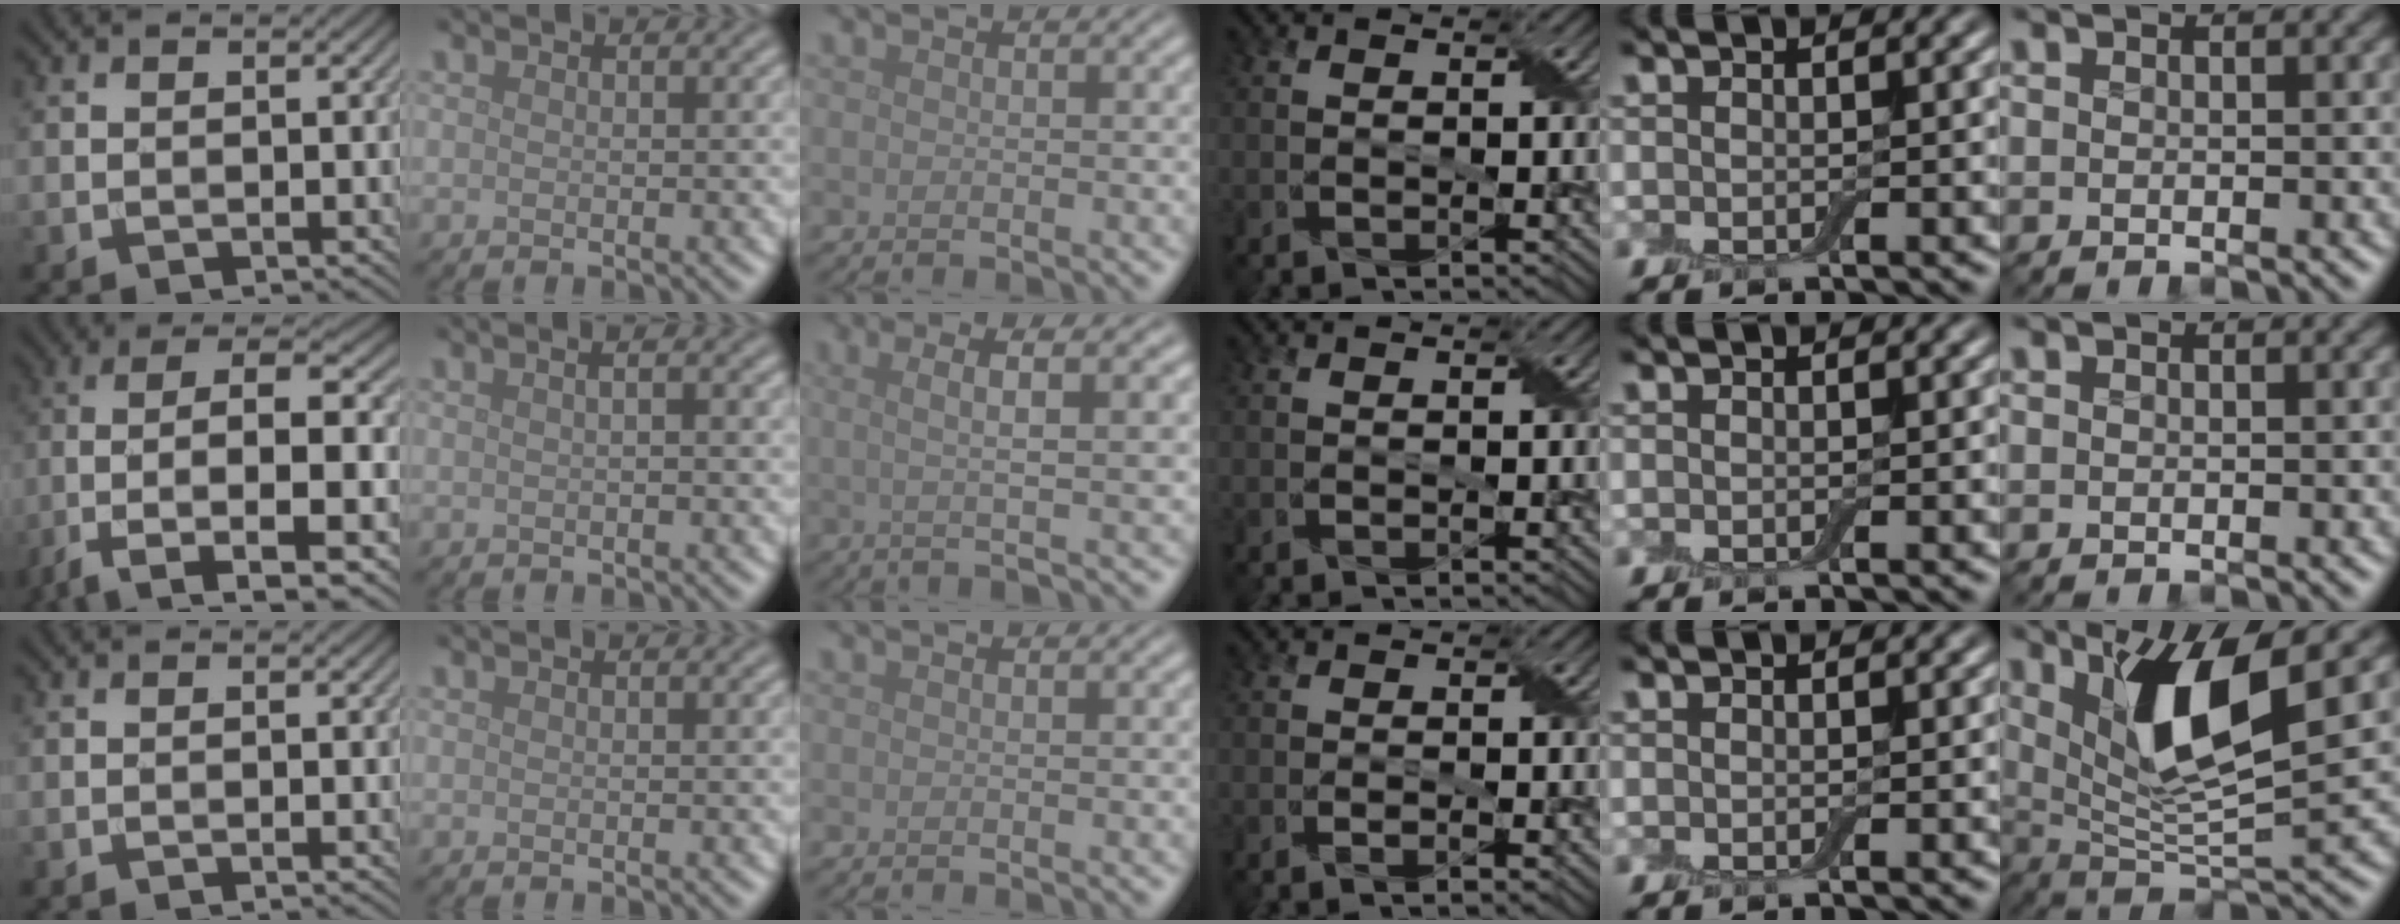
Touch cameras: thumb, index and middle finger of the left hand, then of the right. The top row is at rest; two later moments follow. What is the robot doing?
{"motion": "peel", "object": "bubble wrap"}